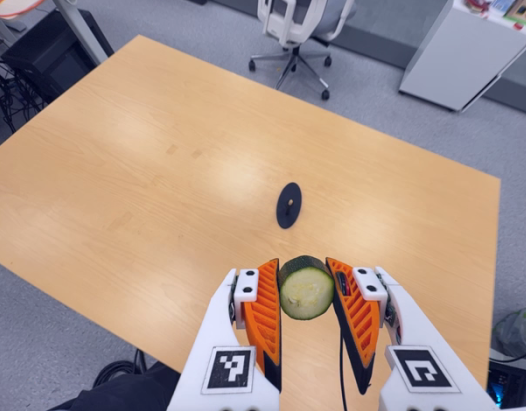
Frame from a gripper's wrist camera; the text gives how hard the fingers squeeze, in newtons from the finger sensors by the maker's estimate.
{"total": 10.6, "left": 9.9, "right": 11.4}